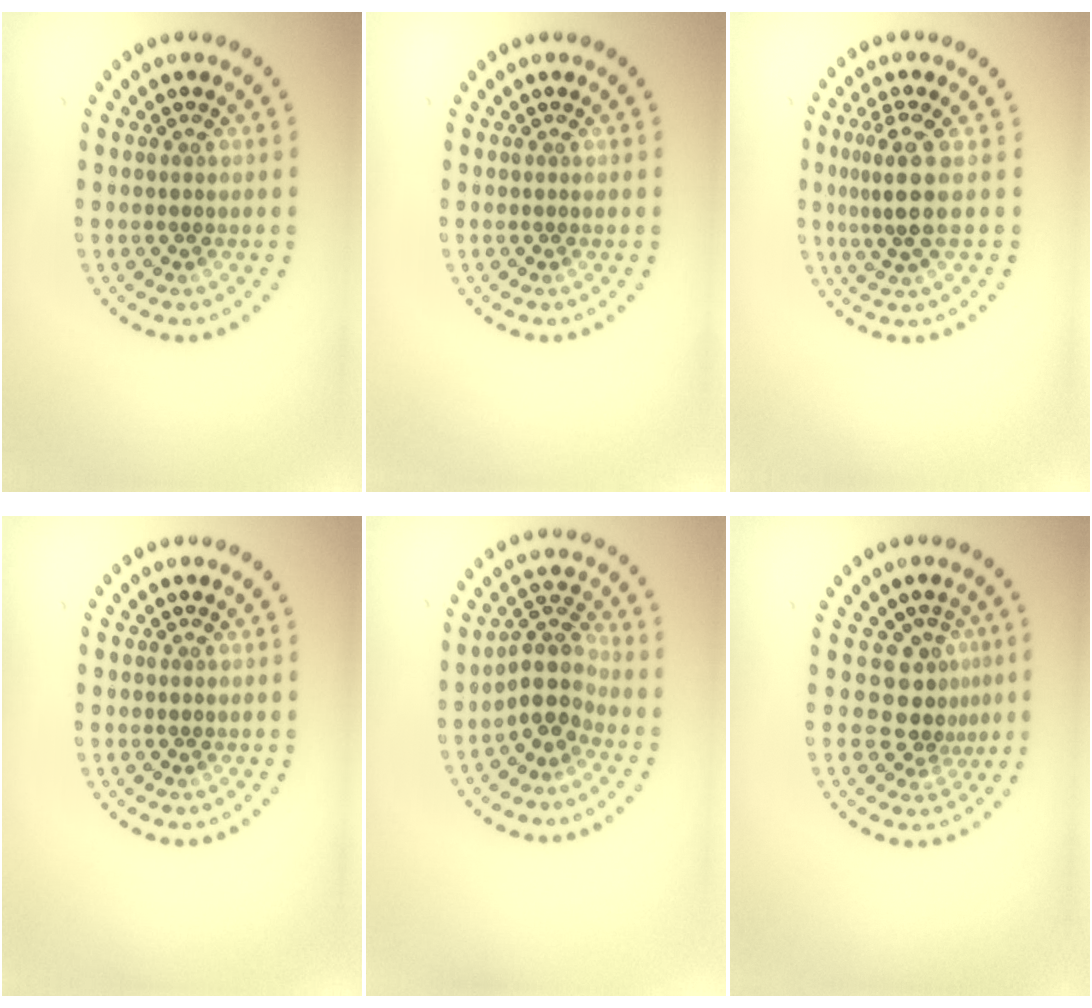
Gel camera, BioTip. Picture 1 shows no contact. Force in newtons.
{"total": 0.0}
{"total": 3.6, "press": 2.7, "slide": 2.3}
{"total": 0.0}
{"total": 3.7, "press": 2.9, "slide": 2.3}
{"total": 3.3, "press": 2.4, "slide": 2.3}